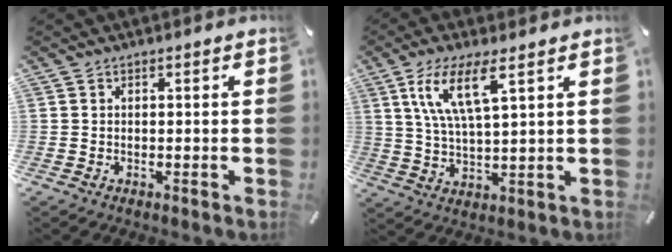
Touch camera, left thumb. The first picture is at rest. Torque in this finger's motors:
{"motor_torque": [0.76, 0.80, 1.36, -0.88, 0.55]}